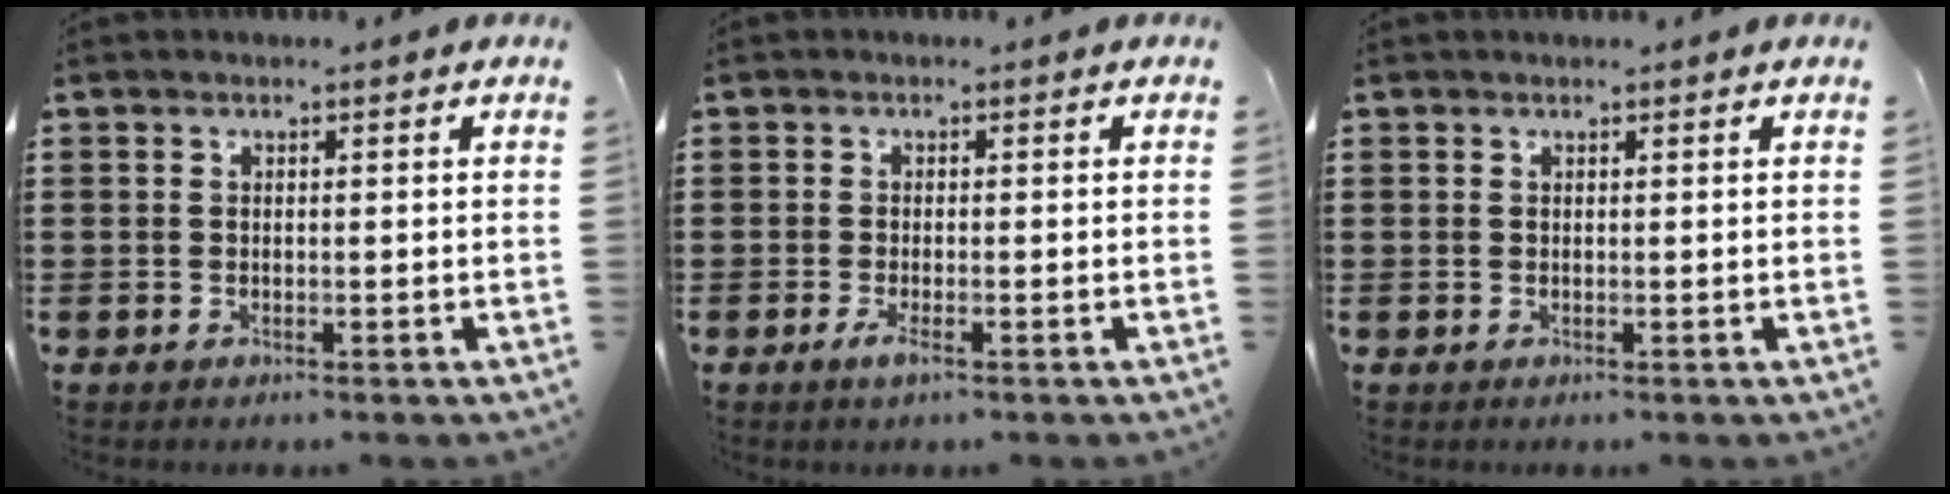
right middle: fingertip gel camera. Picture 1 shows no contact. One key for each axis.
{"total": 1.6, "fx": -0.7, "fy": 0.2, "fz": 1.5, "tx": -0.032, "ty": -0.005, "tz": -0.016}
{"total": 0.0}